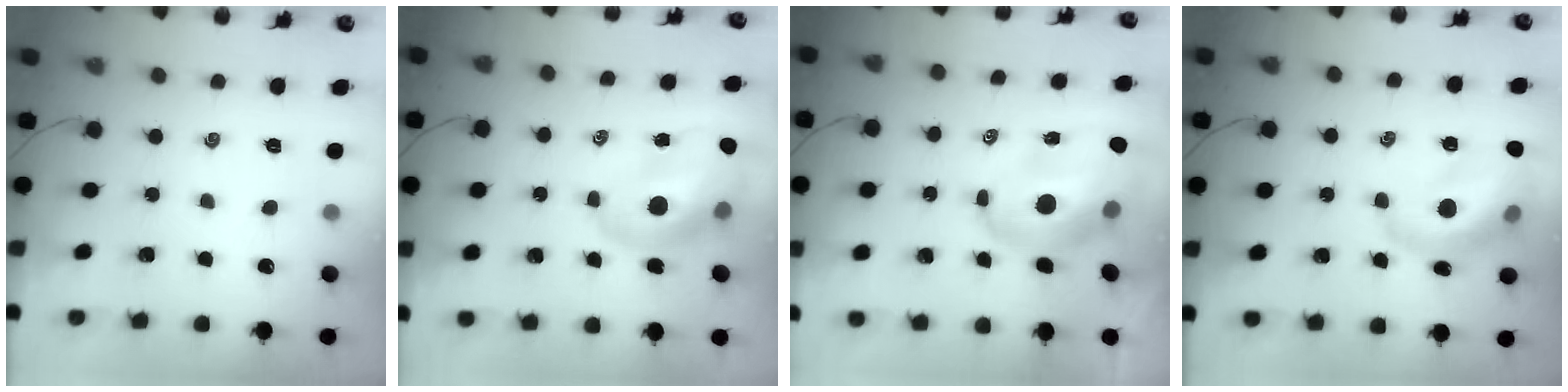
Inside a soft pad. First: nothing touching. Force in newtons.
{"total": 13.3, "press": 12.7, "slide": 4.0}
{"total": 10.6, "press": 10.2, "slide": 3.1}
{"total": 15.1, "press": 14.8, "slide": 2.9}